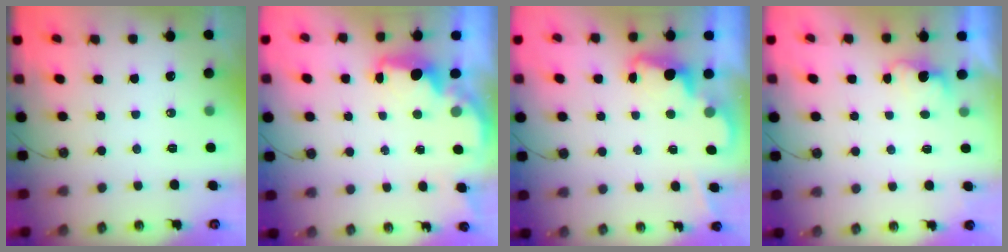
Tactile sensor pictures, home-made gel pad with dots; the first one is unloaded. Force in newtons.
{"total": 2.3, "press": 2.1, "slide": 0.8}
{"total": 2.3, "press": 2.3, "slide": 0.5}
{"total": 1.4, "press": 1.2, "slide": 0.7}